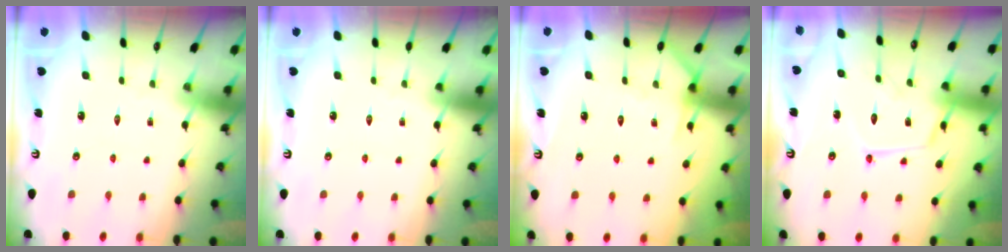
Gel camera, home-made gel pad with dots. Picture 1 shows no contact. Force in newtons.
{"total": 0.0}
{"total": 6.9, "press": 6.8, "slide": 0.8}
{"total": 12.8, "press": 12.7, "slide": 1.2}